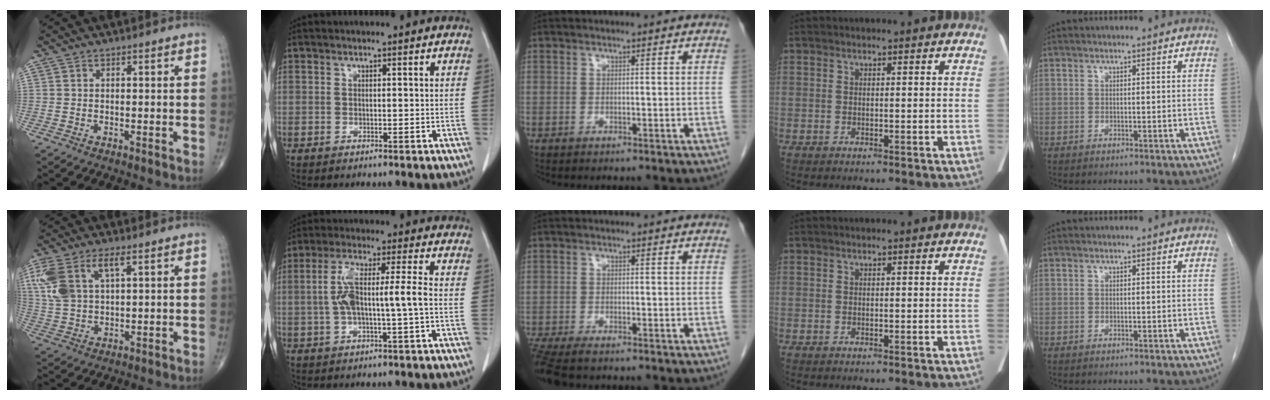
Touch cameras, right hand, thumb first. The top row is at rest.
{"thumb": {"total": 11.6, "force": [4.3, 5.8, 9.1], "torque": [-0.211, 0.007, 0.089]}, "index": {"total": 9.0, "force": [-0.6, 1.2, 8.9], "torque": [-0.176, 0.022, -0.012]}, "middle": {"total": 5.8, "force": [-4.6, 1.2, 3.2], "torque": [-0.057, -0.015, -0.080]}}